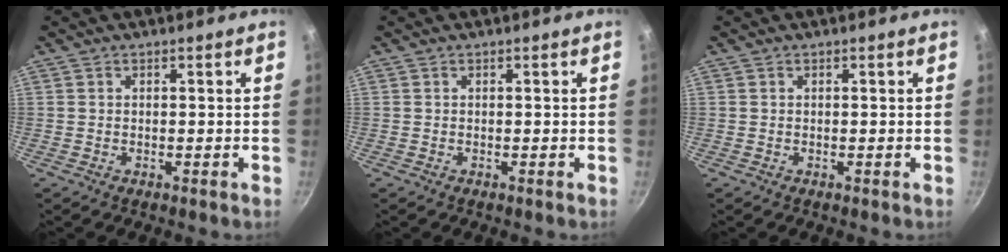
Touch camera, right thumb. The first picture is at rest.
{"total": 0.0}
{"total": 0.0}